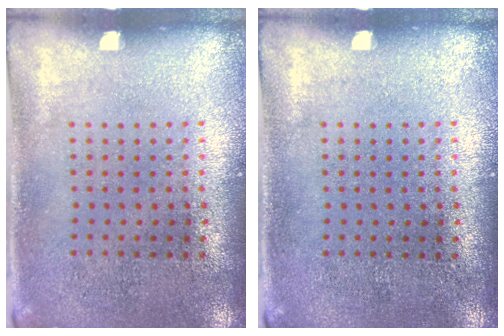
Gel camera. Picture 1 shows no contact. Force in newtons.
{"total": 0.0}